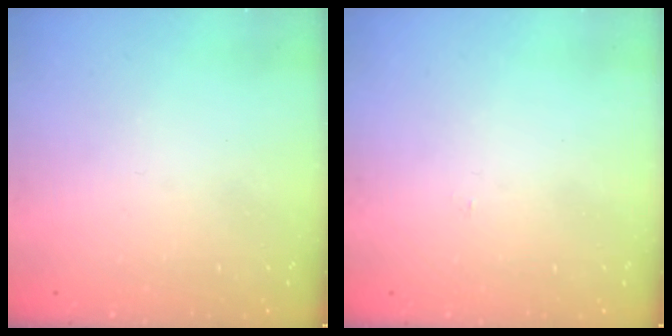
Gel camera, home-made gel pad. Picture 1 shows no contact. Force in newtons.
{"total": 2.2, "press": 2.2, "slide": 0.3}